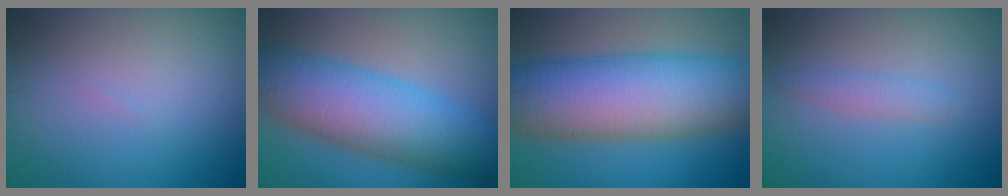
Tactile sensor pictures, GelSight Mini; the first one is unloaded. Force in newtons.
{"total": 9.6, "press": 9.6, "slide": 0.0}
{"total": 12.6, "press": 12.6, "slide": 0.3}
{"total": 1.4, "press": 1.4, "slide": 0.1}